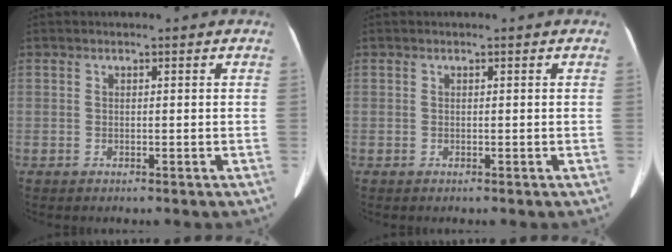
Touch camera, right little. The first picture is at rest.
{"total": 0.0}